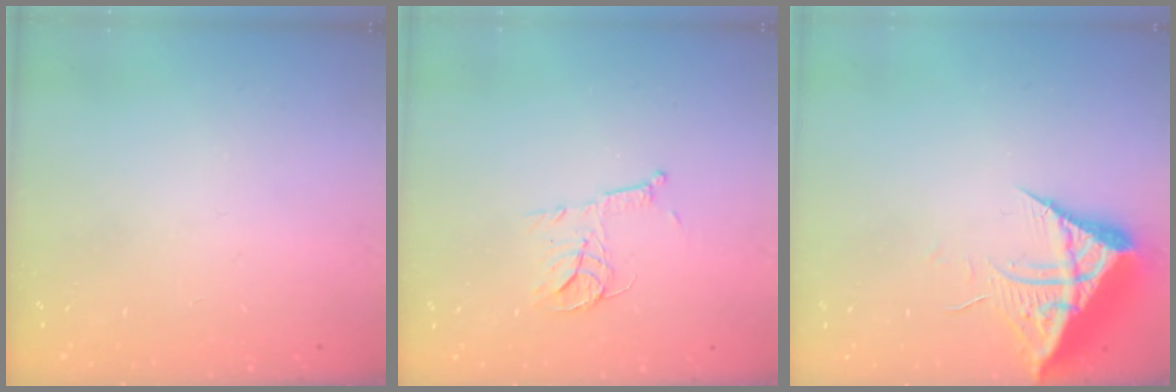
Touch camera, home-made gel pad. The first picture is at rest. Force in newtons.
{"total": 8.0, "press": 8.0, "slide": 0.3}
{"total": 13.1, "press": 13.1, "slide": 0.9}